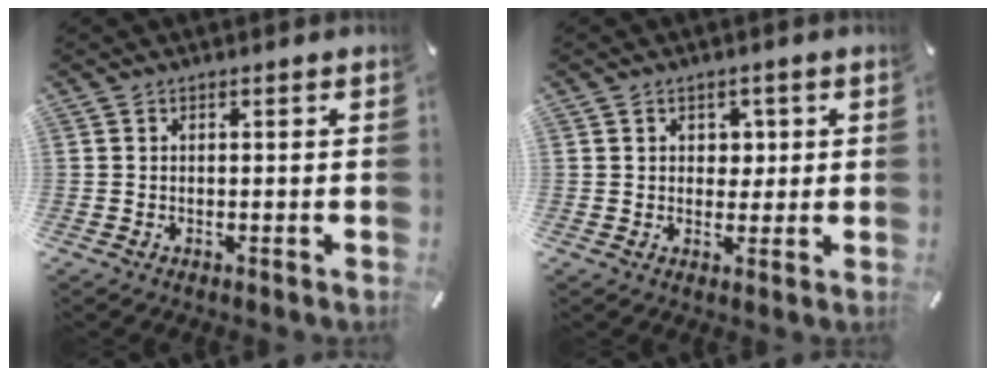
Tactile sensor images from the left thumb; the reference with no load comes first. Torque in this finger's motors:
{"motor_torque": [0.42, 0.28, 0.15, -0.11, 0.10]}